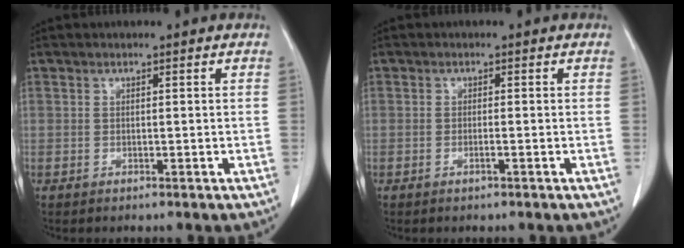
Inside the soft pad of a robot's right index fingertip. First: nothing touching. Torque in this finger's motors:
{"motor_torque": [-0.19, 0.02, -0.07, -0.01]}